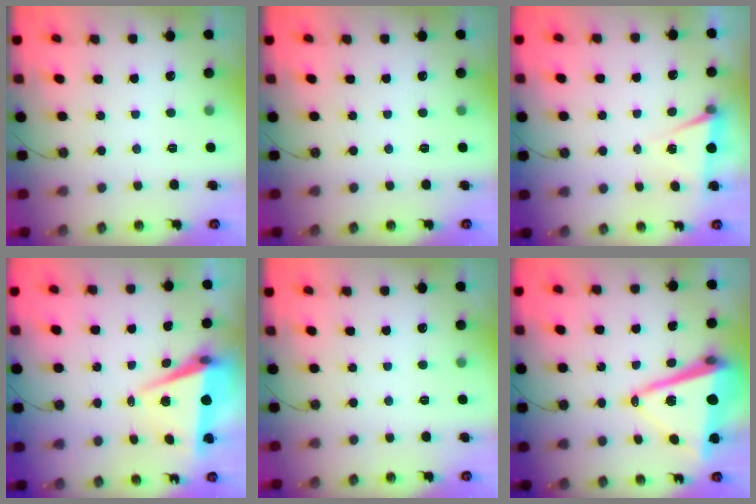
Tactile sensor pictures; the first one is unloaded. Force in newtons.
{"total": 0.0}
{"total": 5.3, "press": 2.7, "slide": 4.5}
{"total": 7.6, "press": 6.1, "slide": 4.5}
{"total": 0.0}
{"total": 13.7, "press": 13.5, "slide": 2.5}